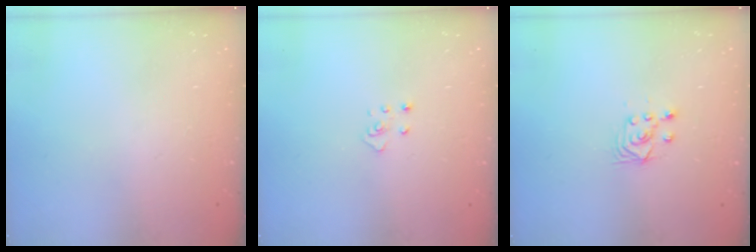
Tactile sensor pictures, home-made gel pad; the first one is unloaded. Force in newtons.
{"total": 3.3, "press": 3.3, "slide": 0.3}
{"total": 3.5, "press": 3.2, "slide": 1.3}